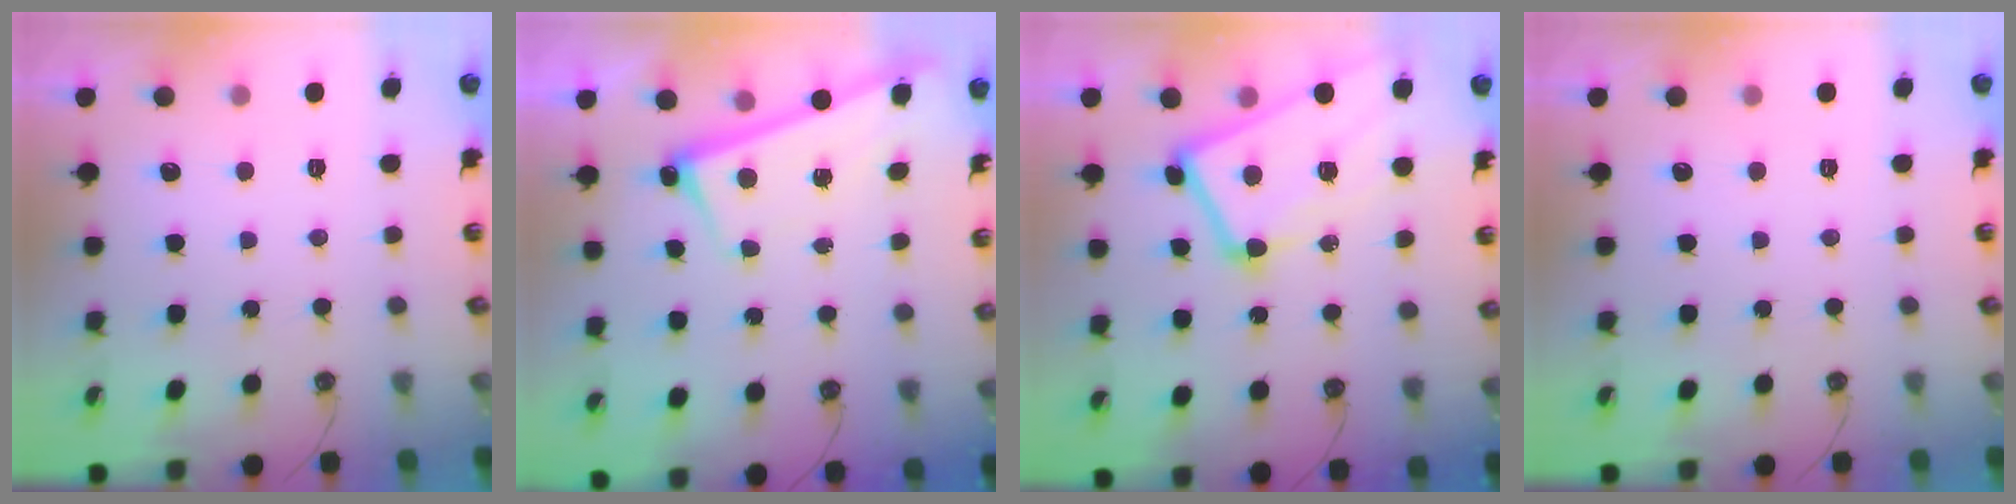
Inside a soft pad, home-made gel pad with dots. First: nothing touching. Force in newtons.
{"total": 2.6, "press": 2.5, "slide": 0.9}
{"total": 9.9, "press": 9.8, "slide": 1.6}
{"total": 0.0}